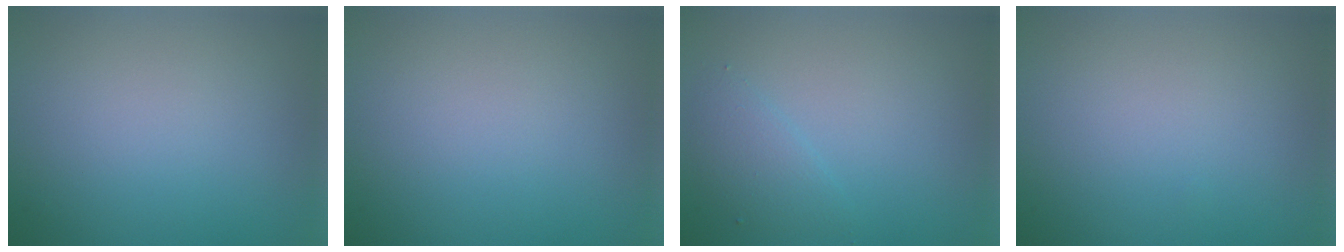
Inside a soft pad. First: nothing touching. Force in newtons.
{"total": 0.0}
{"total": 1.6, "press": 1.6, "slide": 0.3}
{"total": 0.0}